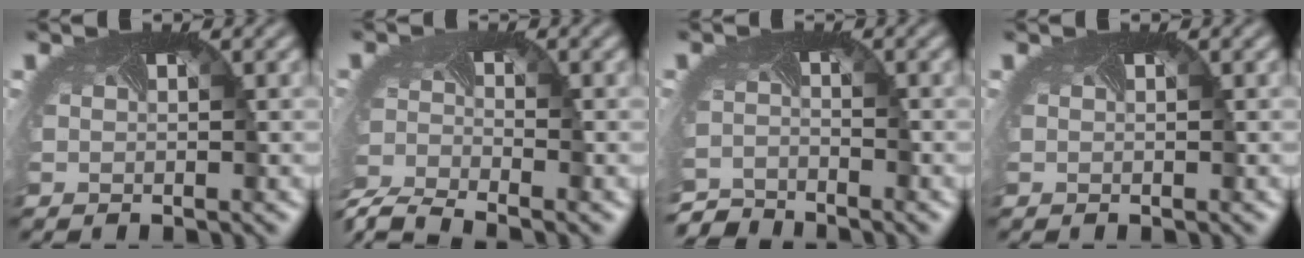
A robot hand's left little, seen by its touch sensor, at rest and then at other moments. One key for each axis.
{"total": 6.1, "fx": -5.7, "fy": 1.1, "fz": 2.0, "tx": -0.056, "ty": -0.034, "tz": -0.109}
{"total": 3.9, "fx": -3.9, "fy": 0.2, "fz": -0.4, "tx": -0.005, "ty": -0.022, "tz": -0.076}
{"total": 0.0}